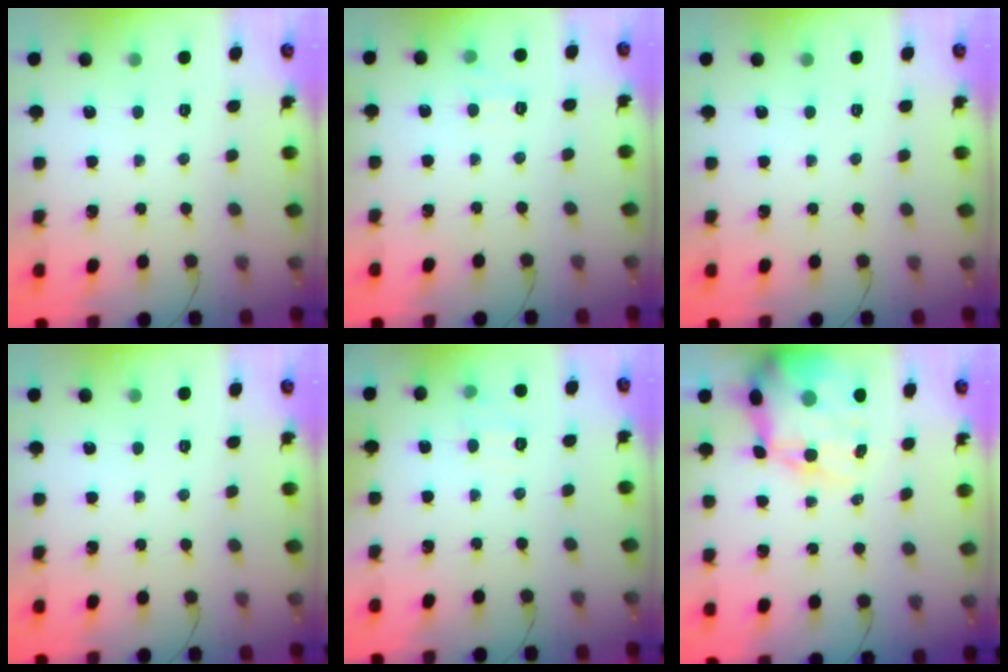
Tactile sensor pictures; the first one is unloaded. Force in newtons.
{"total": 5.6, "press": 5.3, "slide": 1.8}
{"total": 0.0}
{"total": 0.0}
{"total": 4.6, "press": 4.2, "slide": 1.9}
{"total": 14.1, "press": 13.6, "slide": 3.4}